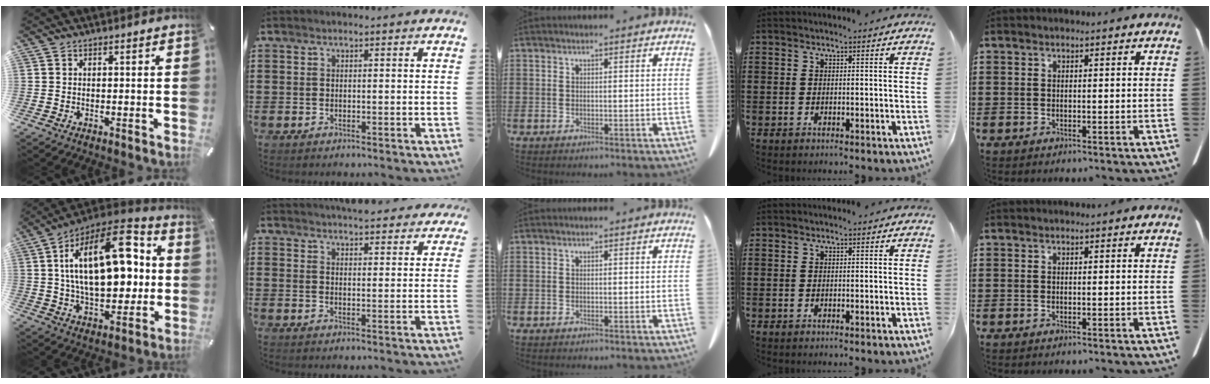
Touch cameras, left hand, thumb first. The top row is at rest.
{"thumb": {"total": 26.0, "force": [4.0, 14.1, 21.5], "torque": [-0.368, -0.011, 0.063]}, "index": {"total": 4.7, "force": [4.6, 0.4, 0.9], "torque": [-0.023, -0.018, 0.084]}}